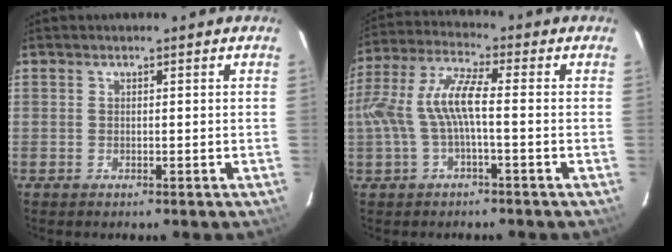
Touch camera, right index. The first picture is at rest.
{"total": 8.9, "force": [-1.5, 1.9, 8.6], "torque": [-0.184, 0.008, -0.025]}